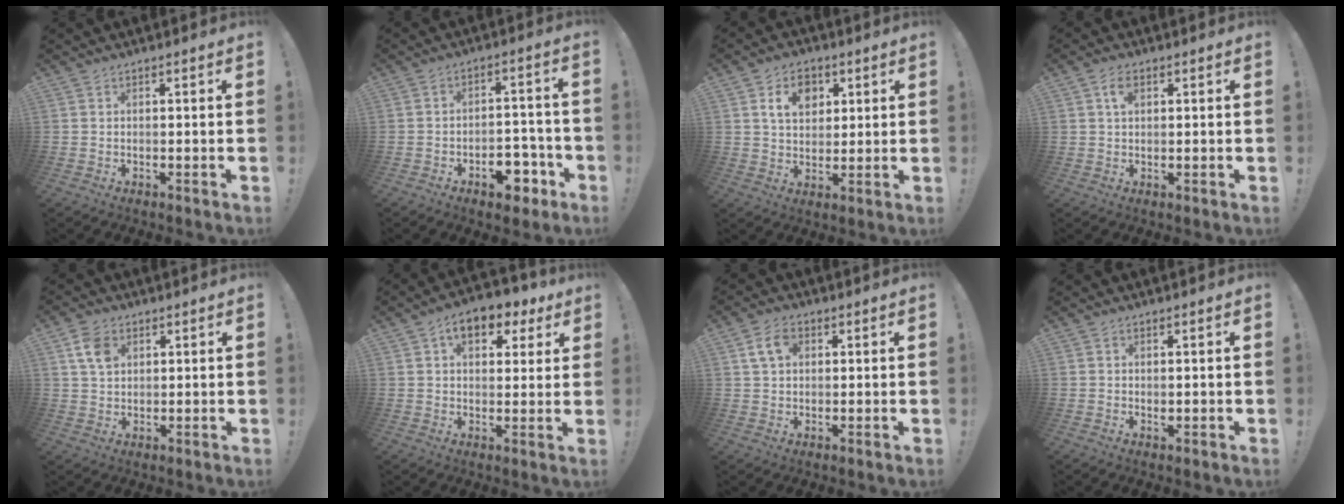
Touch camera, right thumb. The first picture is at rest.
{"total": 9.7, "force": [-5.7, 6.0, 5.1], "torque": [-0.035, 0.052, -0.092]}
{"total": 10.1, "force": [4.3, 7.6, 5.1], "torque": [-0.065, -0.013, 0.079]}
{"total": 4.0, "force": [1.6, 2.4, 2.8], "torque": [-0.039, -0.002, 0.027]}
{"total": 7.4, "force": [3.1, 5.5, 4.0], "torque": [-0.061, 0.000, 0.062]}
{"total": 9.7, "force": [5.1, 5.8, 6.0], "torque": [-0.074, -0.025, 0.089]}
{"total": 6.6, "force": [2.2, 4.6, 4.2], "torque": [-0.071, 0.010, 0.044]}
{"total": 0.6, "force": [0.0, 0.6, 0.2], "torque": [-0.001, -0.001, 0.001]}